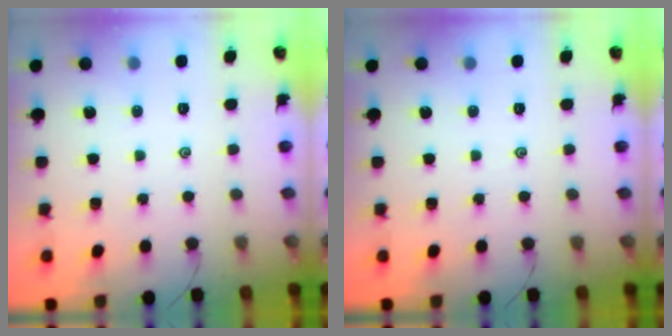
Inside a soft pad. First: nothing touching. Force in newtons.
{"total": 0.0}